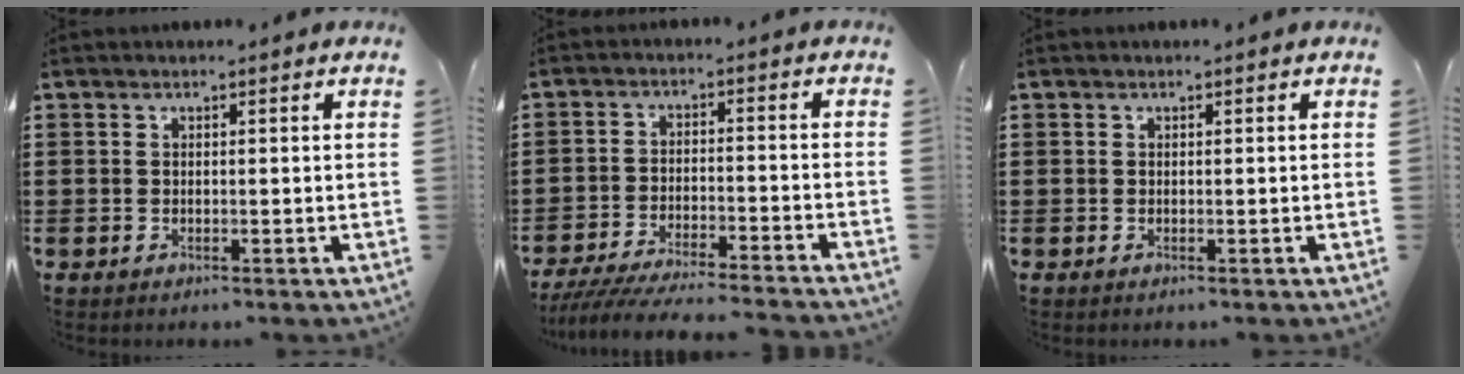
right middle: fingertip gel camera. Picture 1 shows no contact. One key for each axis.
{"total": 5.7, "fx": -5.5, "fy": 0.1, "fz": 1.7, "tx": -0.038, "ty": -0.008, "tz": -0.108}
{"total": 0.0}